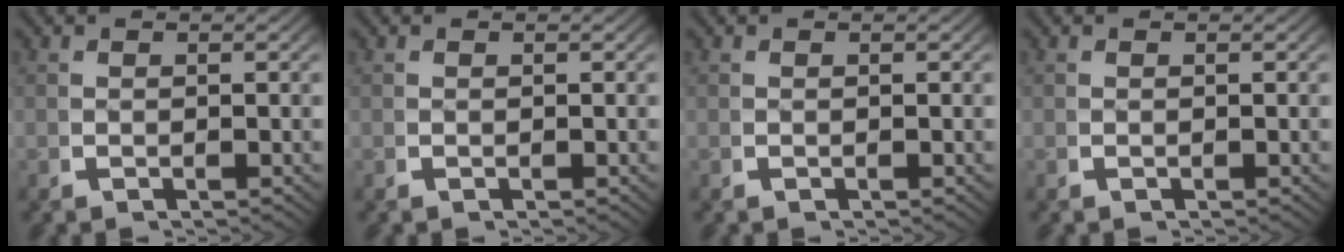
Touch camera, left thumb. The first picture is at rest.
{"total": 0.0}
{"total": 0.0}
{"total": 0.0}